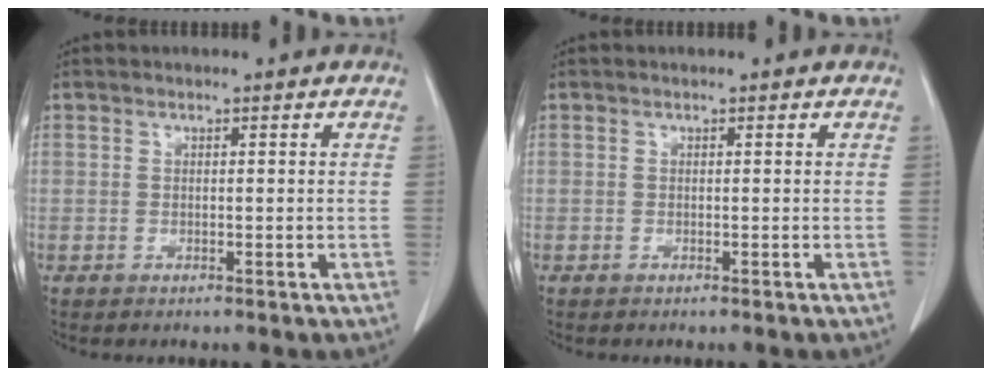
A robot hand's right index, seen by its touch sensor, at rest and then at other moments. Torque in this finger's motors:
{"motor_torque": [-0.03, 0.00, 0.00, -0.01]}